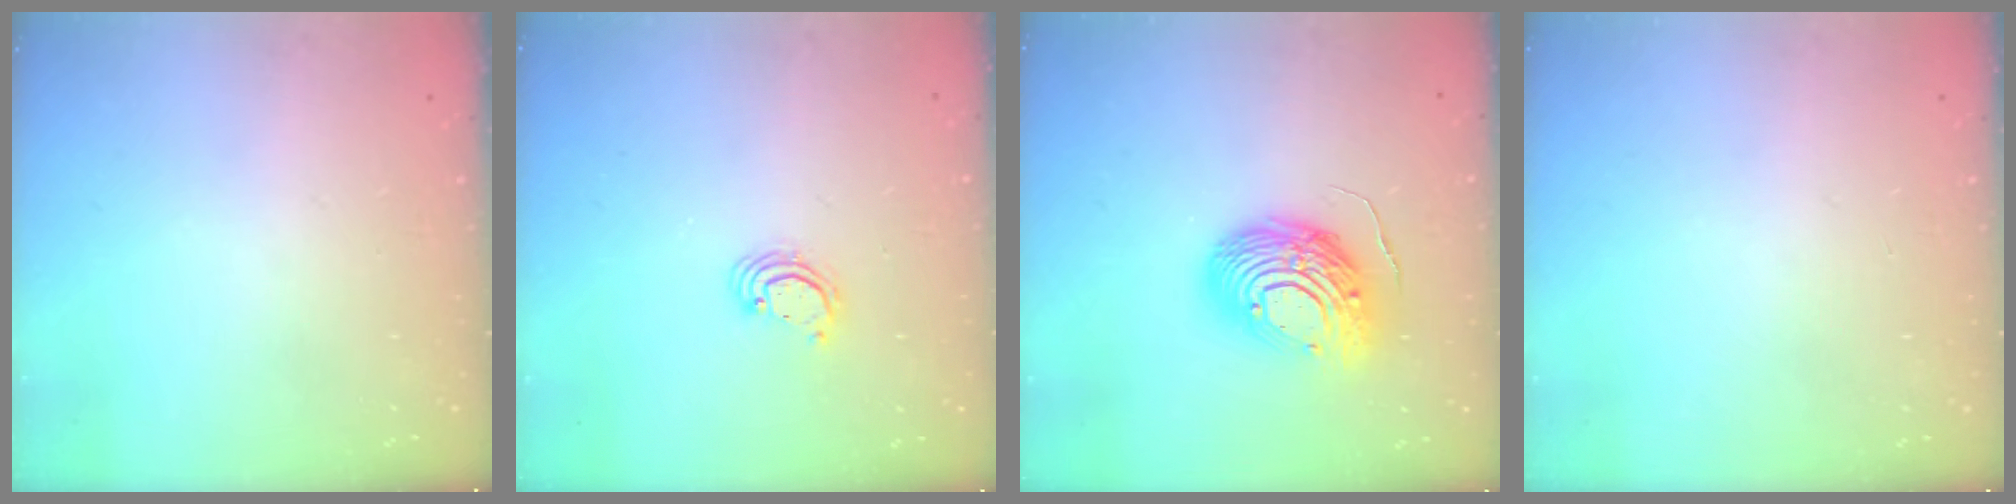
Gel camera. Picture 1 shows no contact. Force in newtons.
{"total": 2.4, "press": 2.4, "slide": 0.1}
{"total": 14.1, "press": 13.9, "slide": 2.6}
{"total": 0.0}